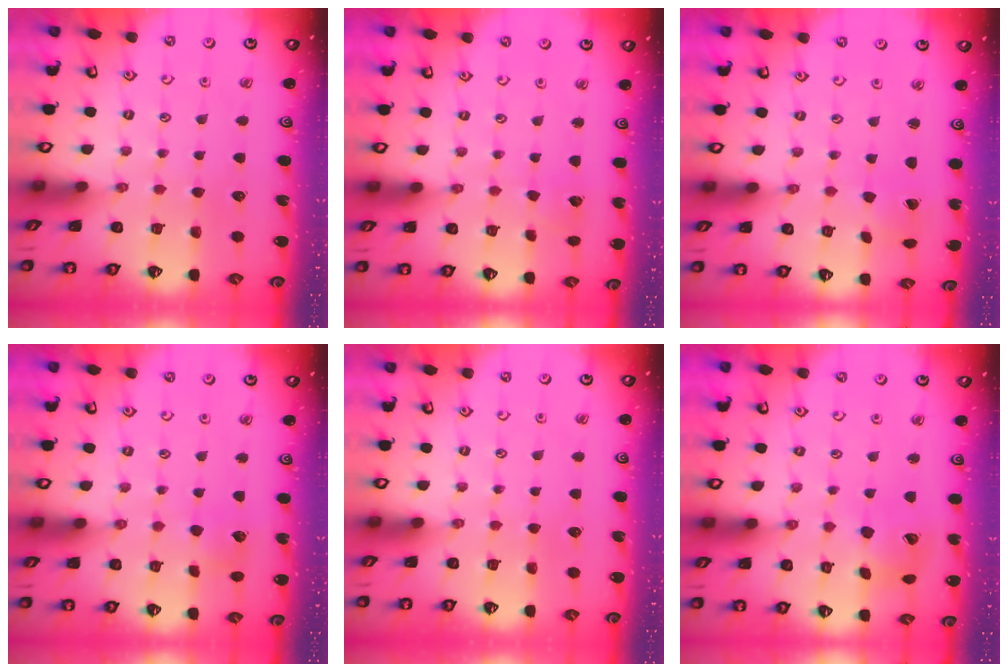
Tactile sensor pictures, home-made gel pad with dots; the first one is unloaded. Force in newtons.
{"total": 4.0, "press": 4.0, "slide": 0.3}
{"total": 1.7, "press": 1.7, "slide": 0.1}
{"total": 4.2, "press": 4.2, "slide": 0.6}
{"total": 0.0}
{"total": 10.8, "press": 10.7, "slide": 1.4}